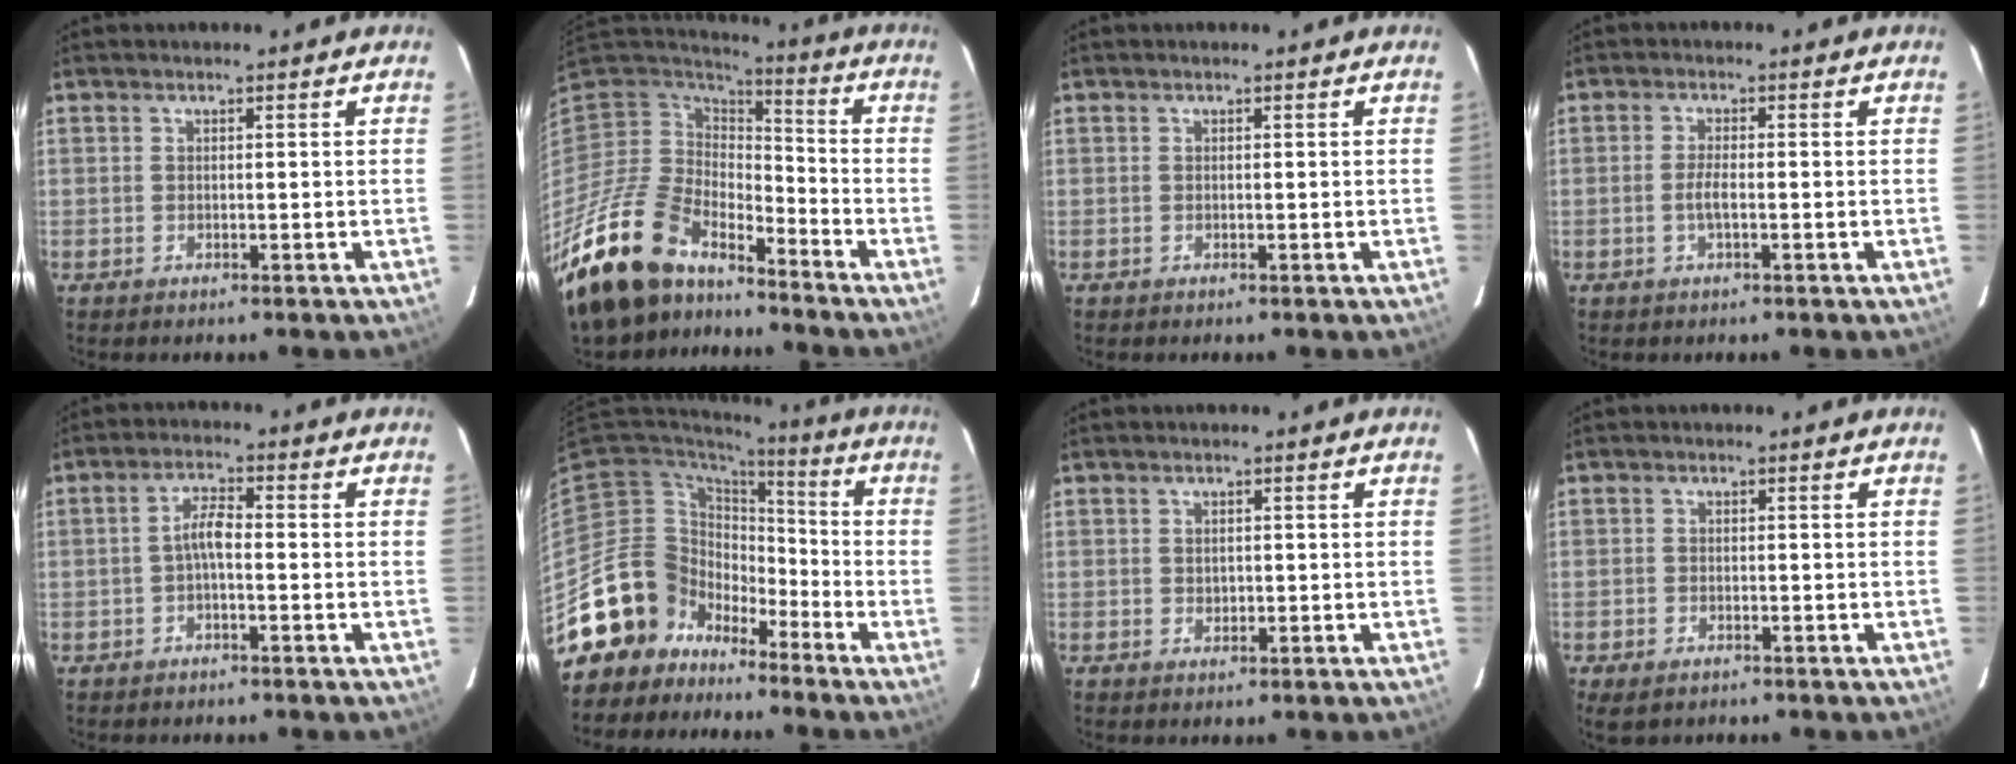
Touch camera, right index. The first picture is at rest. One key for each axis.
{"total": 21.3, "fx": -17.0, "fy": 9.2, "fz": 9.0, "tx": -0.201, "ty": -0.024, "tz": -0.303}
{"total": 0.0}
{"total": 2.5, "fx": -0.7, "fy": 0.5, "fz": 2.4, "tx": -0.048, "ty": 0.000, "tz": -0.014}
{"total": 3.2, "fx": -0.9, "fy": 0.8, "fz": 3.0, "tx": -0.060, "ty": 0.011, "tz": -0.018}
{"total": 14.9, "fx": -9.8, "fy": 11.0, "fz": 2.3, "tx": -0.077, "ty": 0.034, "tz": -0.167}
{"total": 1.2, "fx": 0.2, "fy": 1.1, "fz": 0.5, "tx": -0.005, "ty": 0.003, "tz": 0.005}
{"total": 3.5, "fx": -2.2, "fy": 1.9, "fz": 1.9, "tx": -0.041, "ty": -0.013, "tz": -0.036}